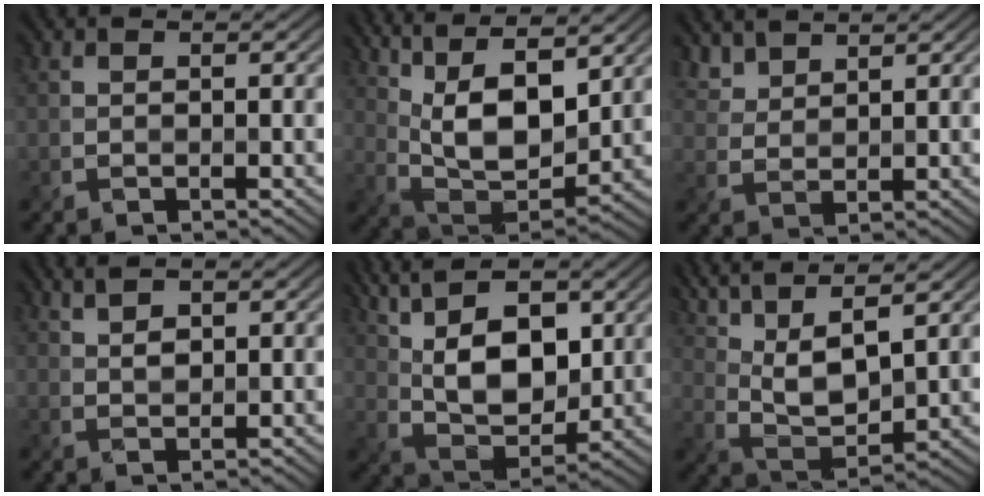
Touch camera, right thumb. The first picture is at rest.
{"total": 14.7, "force": [6.8, 5.9, 11.6], "torque": [-0.243, 0.013, 0.125]}
{"total": 3.7, "force": [3.2, 1.2, 1.4], "torque": [-0.038, -0.006, 0.082]}
{"total": 2.2, "force": [1.3, 0.9, 1.5], "torque": [-0.029, -0.002, 0.030]}
{"total": 13.3, "force": [5.1, 6.5, 10.4], "torque": [-0.209, 0.005, 0.096]}
{"total": 12.0, "force": [6.7, 3.6, 9.3], "torque": [-0.217, 0.017, 0.127]}